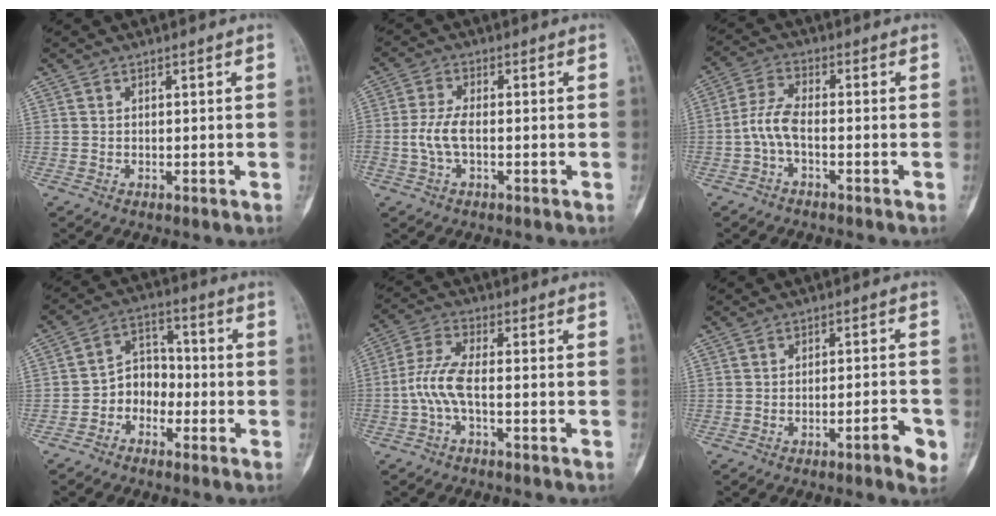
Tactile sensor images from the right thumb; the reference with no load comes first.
{"total": 5.2, "force": [-0.9, 2.2, 4.6], "torque": [-0.113, 0.011, -0.021]}
{"total": 5.3, "force": [-1.7, 2.0, 4.6], "torque": [-0.105, 0.019, -0.041]}
{"total": 6.7, "force": [-2.8, 5.3, 2.9], "torque": [-0.016, 0.038, -0.062]}
{"total": 6.3, "force": [-1.7, 1.7, 5.8], "torque": [-0.146, 0.022, -0.041]}
{"total": 5.3, "force": [-2.6, 1.1, 4.5], "torque": [-0.061, 0.017, -0.033]}